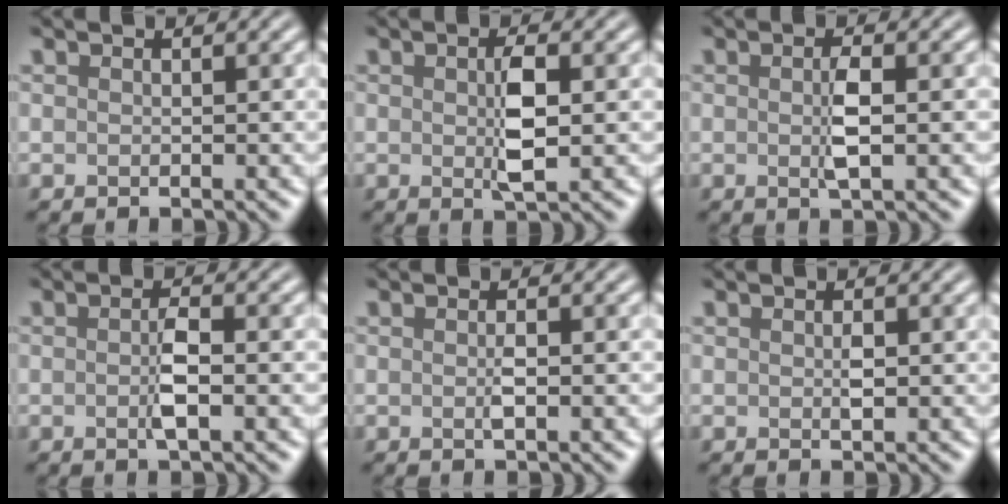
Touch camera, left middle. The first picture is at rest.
{"total": 2.9, "force": [0.2, 0.9, 2.7], "torque": [-0.056, -0.002, 0.002]}
{"total": 2.2, "force": [0.1, 0.5, 2.2], "torque": [-0.042, -0.002, -0.001]}
{"total": 2.1, "force": [-0.2, 0.4, 2.0], "torque": [-0.039, -0.002, -0.008]}
{"total": 1.2, "force": [0.0, 0.2, 1.1], "torque": [-0.021, -0.003, -0.001]}
{"total": 0.7, "force": [0.1, 0.4, 0.6], "torque": [-0.015, -0.003, 0.002]}